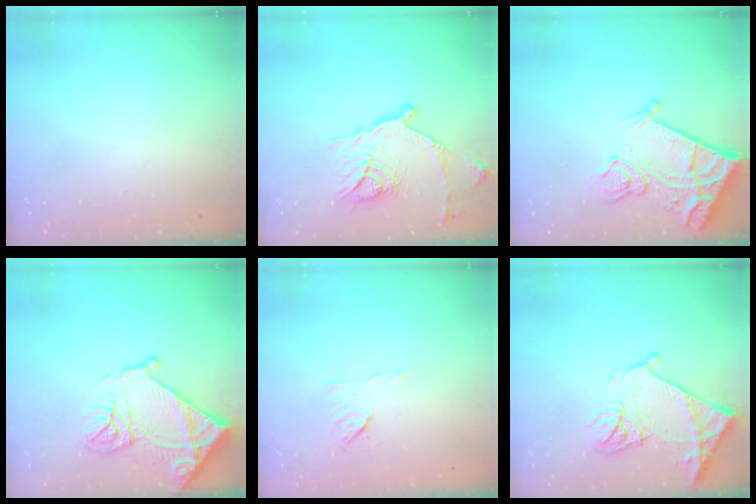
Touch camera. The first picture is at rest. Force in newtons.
{"total": 15.9, "press": 15.9, "slide": 0.3}
{"total": 13.7, "press": 13.7, "slide": 1.4}
{"total": 17.7, "press": 17.6, "slide": 1.9}
{"total": 5.8, "press": 5.7, "slide": 1.2}
{"total": 15.0, "press": 14.9, "slide": 1.6}